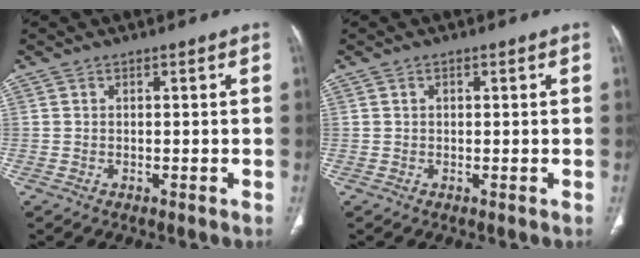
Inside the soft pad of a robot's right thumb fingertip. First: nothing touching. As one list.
[{"total": 0.6, "force": [0.2, 0.5, 0.3], "torque": [-0.001, 0.001, 0.002]}]